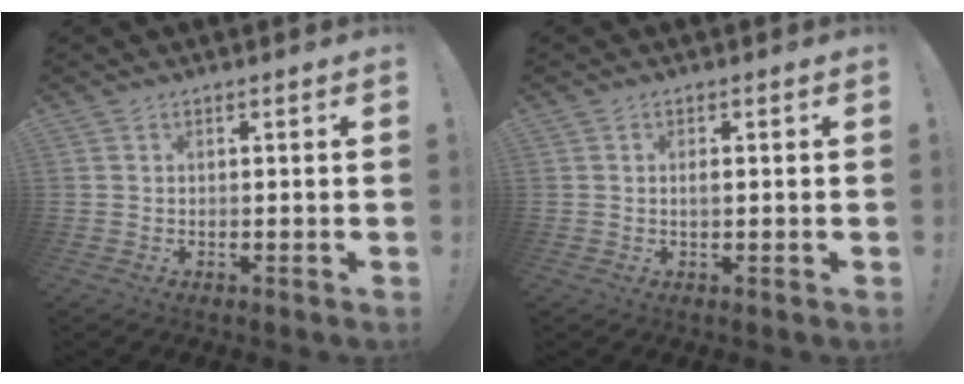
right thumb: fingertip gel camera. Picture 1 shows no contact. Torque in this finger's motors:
{"motor_torque": [0.05, 0.17, -0.03, -0.04, 0.00]}